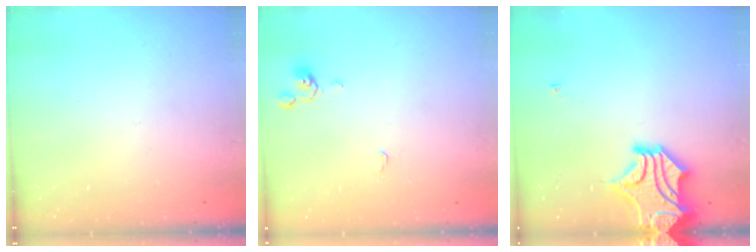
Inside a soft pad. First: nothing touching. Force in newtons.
{"total": 0.7, "press": 0.6, "slide": 0.3}
{"total": 4.1, "press": 3.5, "slide": 2.0}